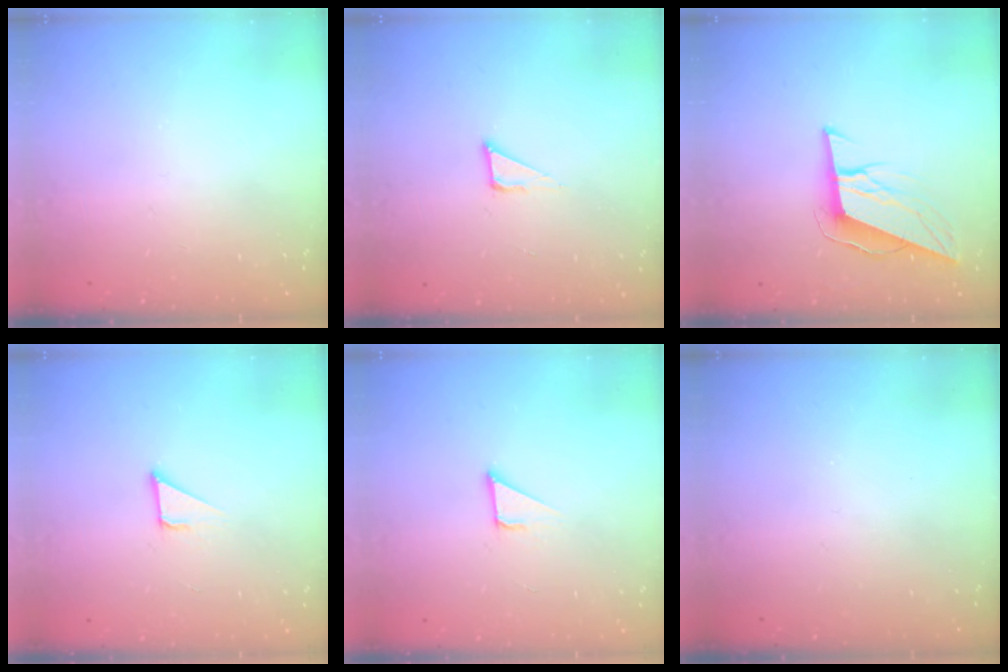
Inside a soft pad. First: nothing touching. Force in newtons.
{"total": 4.5, "press": 4.5, "slide": 0.3}
{"total": 10.3, "press": 9.8, "slide": 3.0}
{"total": 3.2, "press": 3.2, "slide": 0.2}
{"total": 3.2, "press": 3.2, "slide": 0.2}
{"total": 0.0}